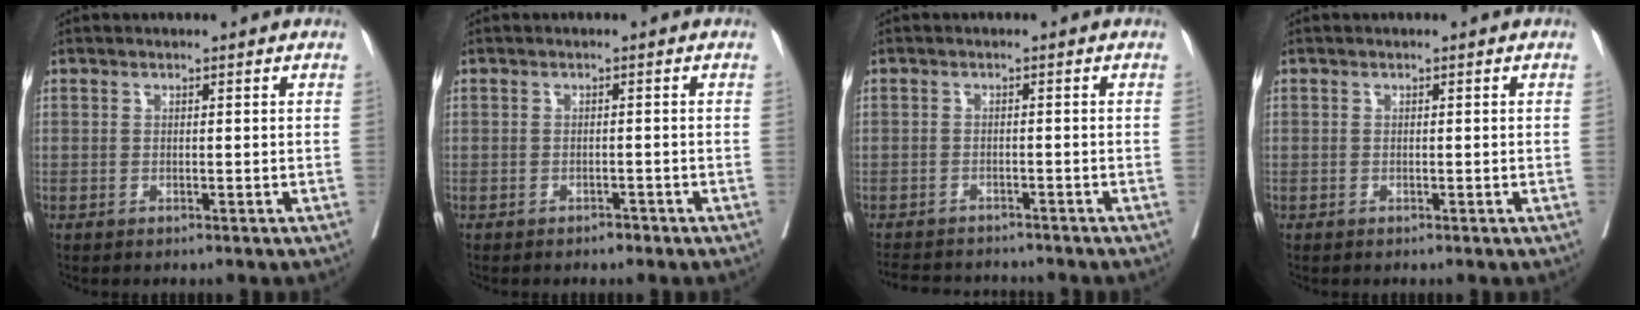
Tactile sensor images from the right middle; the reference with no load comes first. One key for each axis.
{"total": 0.9, "fx": -0.8, "fy": 0.3, "fz": 0.4, "tx": -0.009, "ty": -0.001, "tz": -0.011}
{"total": 7.5, "fx": -7.1, "fy": 1.6, "fz": 1.6, "tx": -0.027, "ty": 0.000, "tz": -0.102}
{"total": 0.0}